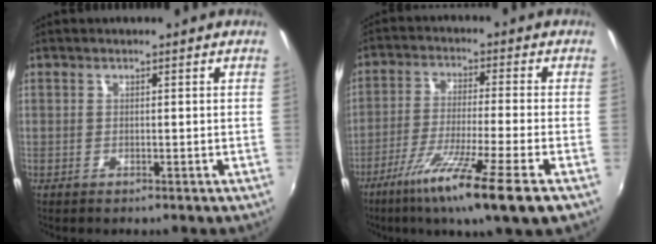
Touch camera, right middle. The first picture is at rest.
{"total": 13.5, "force": [-7.8, -0.4, 11.1], "torque": [-0.217, -0.038, -0.137]}